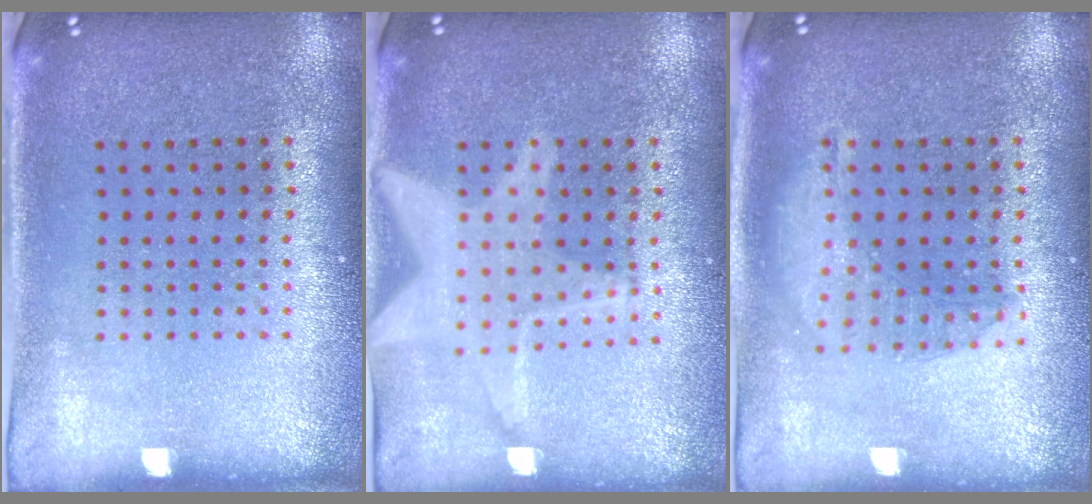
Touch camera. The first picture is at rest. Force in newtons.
{"total": 3.0, "press": 3.0, "slide": 0.4}
{"total": 1.4, "press": 1.4, "slide": 0.4}